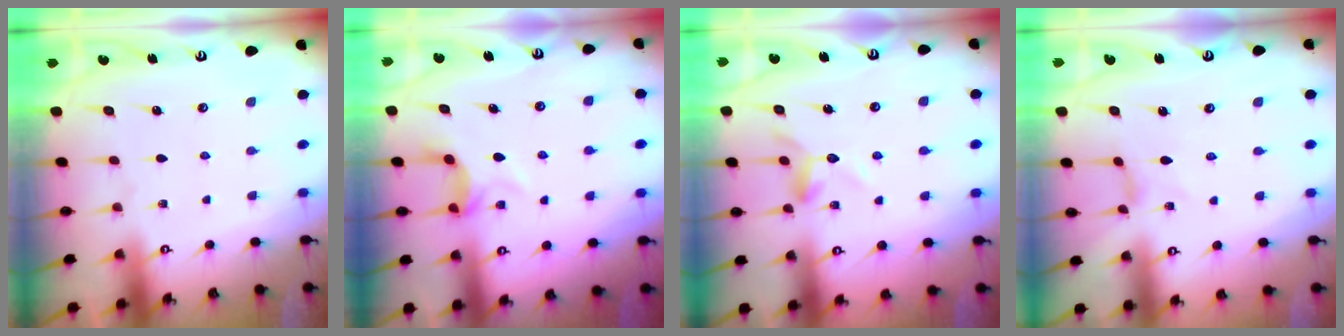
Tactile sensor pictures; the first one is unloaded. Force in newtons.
{"total": 5.3, "press": 5.2, "slide": 1.0}
{"total": 5.2, "press": 5.2, "slide": 0.6}
{"total": 0.0}